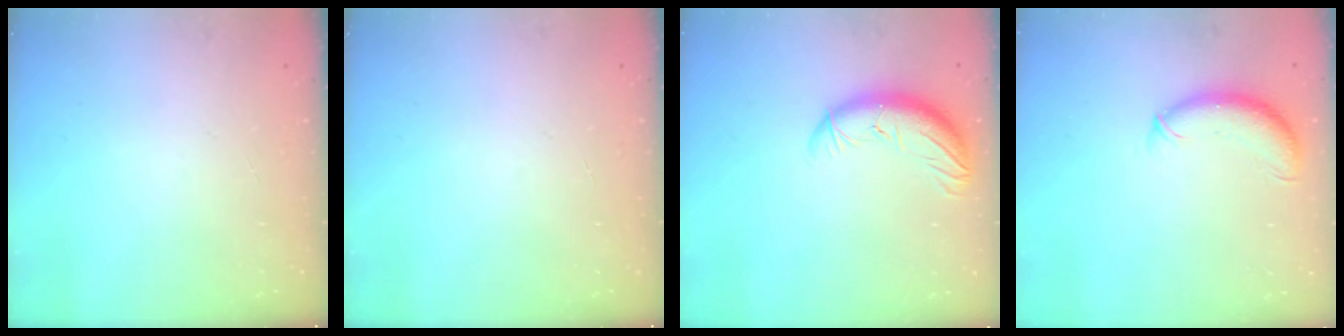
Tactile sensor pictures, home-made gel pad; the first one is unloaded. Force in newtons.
{"total": 0.0}
{"total": 10.5, "press": 10.2, "slide": 2.4}
{"total": 9.7, "press": 9.6, "slide": 1.8}